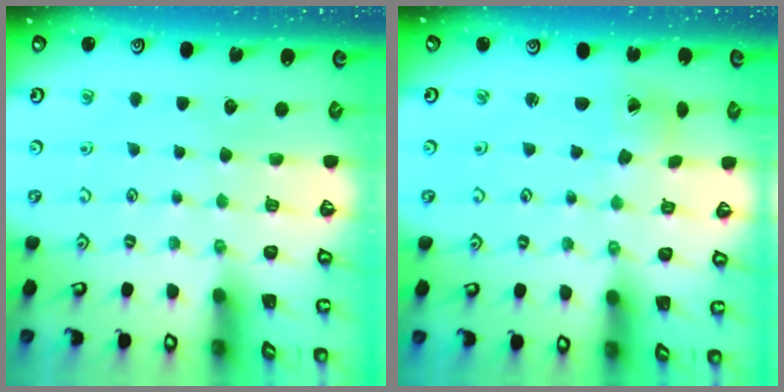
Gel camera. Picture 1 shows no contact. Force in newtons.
{"total": 0.6, "press": 0.6, "slide": 0.2}